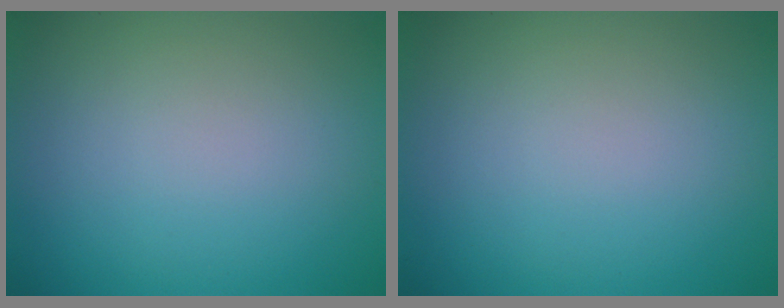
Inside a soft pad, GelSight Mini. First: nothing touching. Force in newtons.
{"total": 0.0}